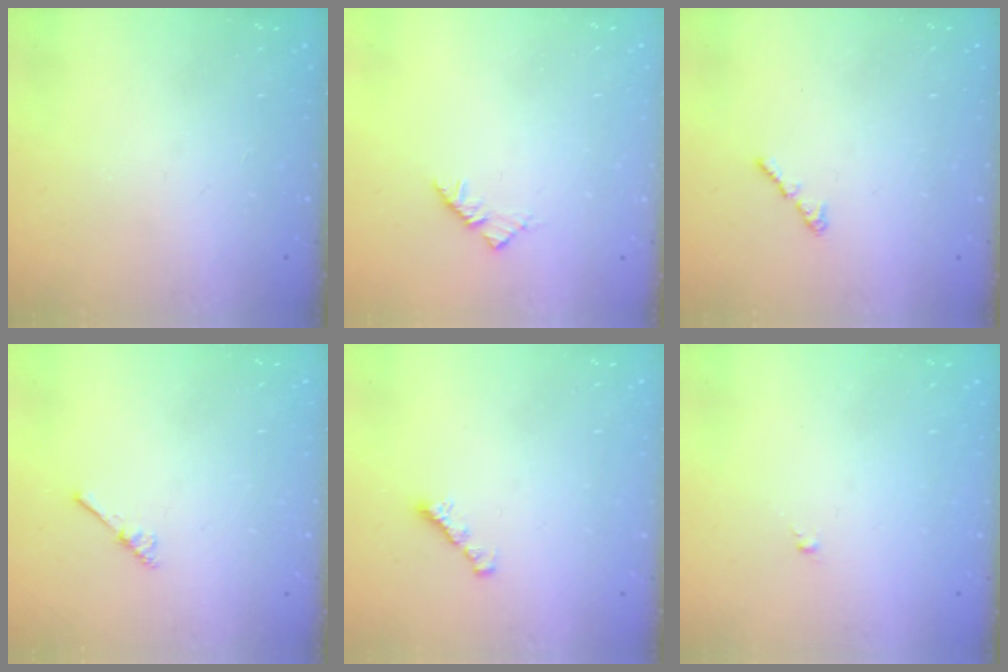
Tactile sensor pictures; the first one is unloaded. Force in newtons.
{"total": 2.9, "press": 2.8, "slide": 0.7}
{"total": 1.2, "press": 1.1, "slide": 0.5}
{"total": 3.0, "press": 3.0, "slide": 0.3}
{"total": 1.6, "press": 1.5, "slide": 0.5}
{"total": 0.0}